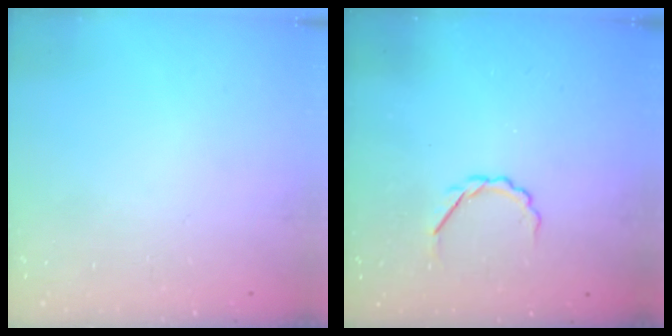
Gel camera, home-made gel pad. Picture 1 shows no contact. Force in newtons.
{"total": 4.2, "press": 4.1, "slide": 0.8}